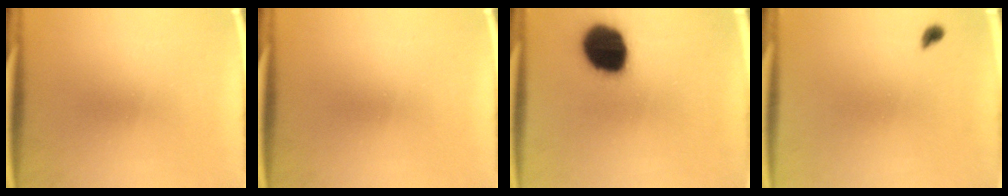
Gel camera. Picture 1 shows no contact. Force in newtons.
{"total": 0.0}
{"total": 17.9}
{"total": 1.4}